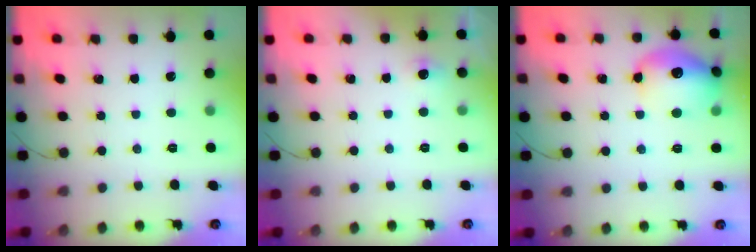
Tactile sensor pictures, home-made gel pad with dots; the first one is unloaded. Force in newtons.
{"total": 4.3, "press": 3.8, "slide": 2.1}
{"total": 15.0, "press": 14.9, "slide": 1.4}